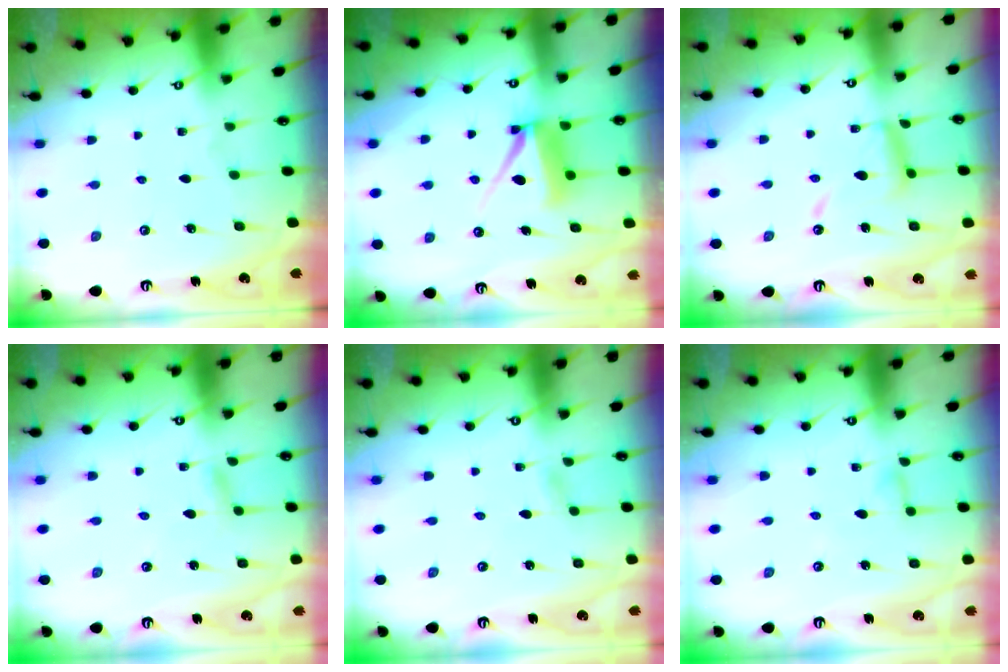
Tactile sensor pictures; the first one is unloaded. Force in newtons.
{"total": 8.2, "press": 8.1, "slide": 0.8}
{"total": 12.7, "press": 12.6, "slide": 1.1}
{"total": 1.8, "press": 1.7, "slide": 0.2}
{"total": 1.1, "press": 1.1, "slide": 0.1}
{"total": 3.0, "press": 3.0, "slide": 0.3}